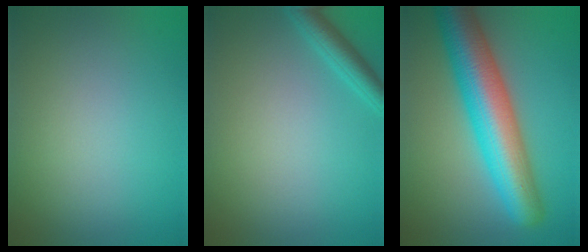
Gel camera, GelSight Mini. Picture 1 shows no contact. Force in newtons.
{"total": 2.3, "press": 2.3, "slide": 0.1}
{"total": 10.1, "press": 10.0, "slide": 0.2}